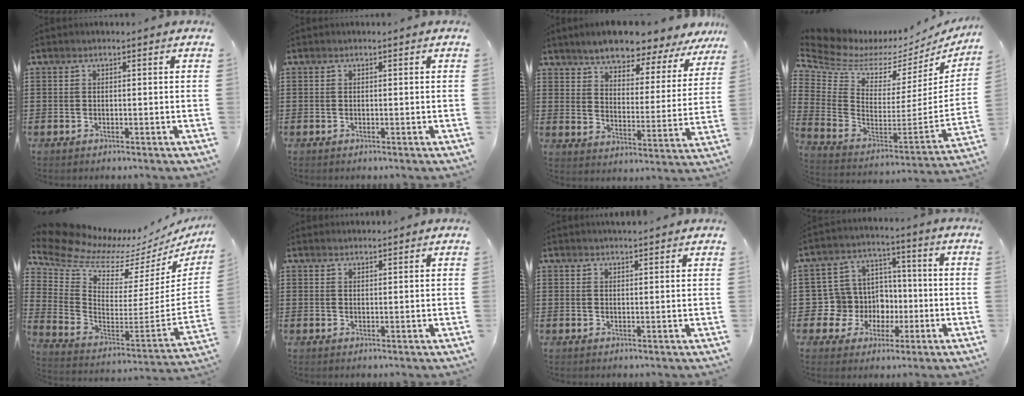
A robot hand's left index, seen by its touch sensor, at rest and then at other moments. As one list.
[{"total": 0.0}, {"total": 7.6, "force": [7.2, 0.9, 2.3], "torque": [-0.070, -0.042, 0.125]}, {"total": 4.8, "force": [3.3, 2.8, 1.9], "torque": [-0.074, -0.042, 0.056]}, {"total": 7.2, "force": [6.3, 2.7, 2.4], "torque": [-0.097, -0.066, 0.104]}, {"total": 1.4, "force": [1.4, 0.2, 0.0], "torque": [-0.002, 0.000, 0.027]}, {"total": 1.7, "force": [1.6, 0.1, 0.3], "torque": [-0.009, 0.003, 0.032]}, {"total": 9.3, "force": [-0.6, 8.9, 2.5], "torque": [-0.102, 0.001, -0.001]}]